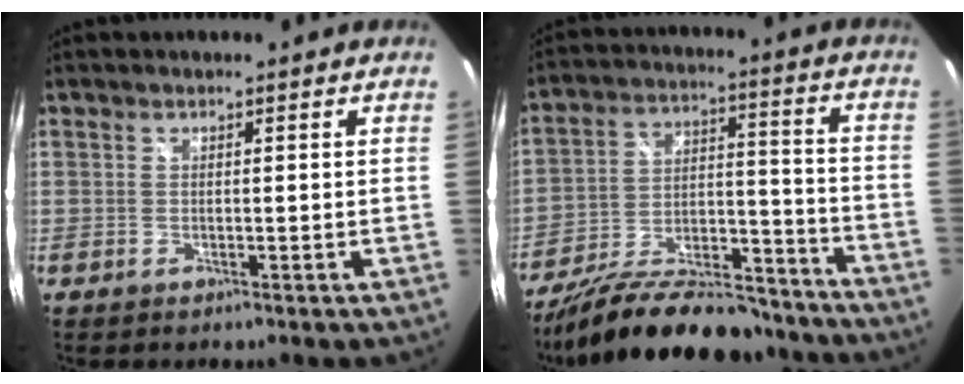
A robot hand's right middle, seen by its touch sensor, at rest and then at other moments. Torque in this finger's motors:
{"motor_torque": [1.08, -1.07, 0.01, 0.02]}